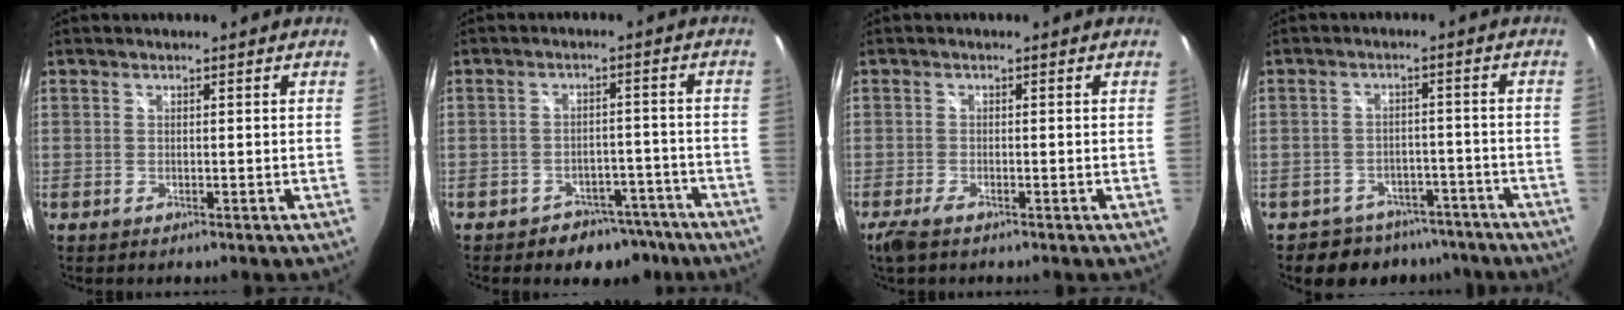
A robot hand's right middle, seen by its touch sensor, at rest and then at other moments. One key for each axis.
{"total": 8.0, "fx": -6.0, "fy": 5.0, "fz": 1.8, "tx": -0.032, "ty": 0.023, "tz": -0.067}
{"total": 3.1, "fx": -2.2, "fy": 0.8, "fz": 2.0, "tx": -0.049, "ty": -0.011, "tz": -0.043}
{"total": 8.6, "fx": -6.8, "fy": 5.2, "fz": 1.2, "tx": -0.027, "ty": 0.019, "tz": -0.088}